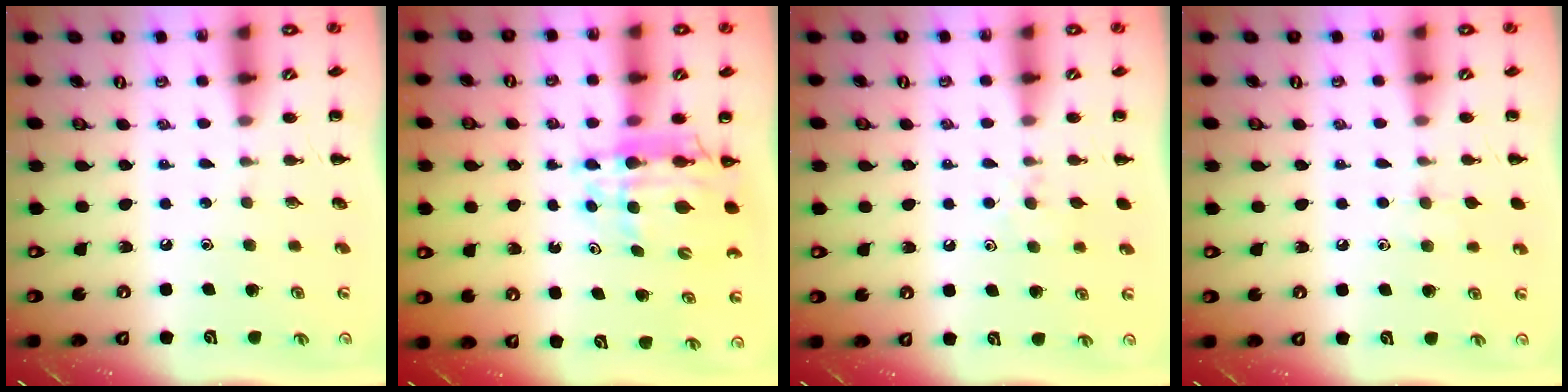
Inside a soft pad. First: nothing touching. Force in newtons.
{"total": 10.6, "press": 10.0, "slide": 3.4}
{"total": 5.4, "press": 5.2, "slide": 1.7}
{"total": 5.5, "press": 5.1, "slide": 2.0}